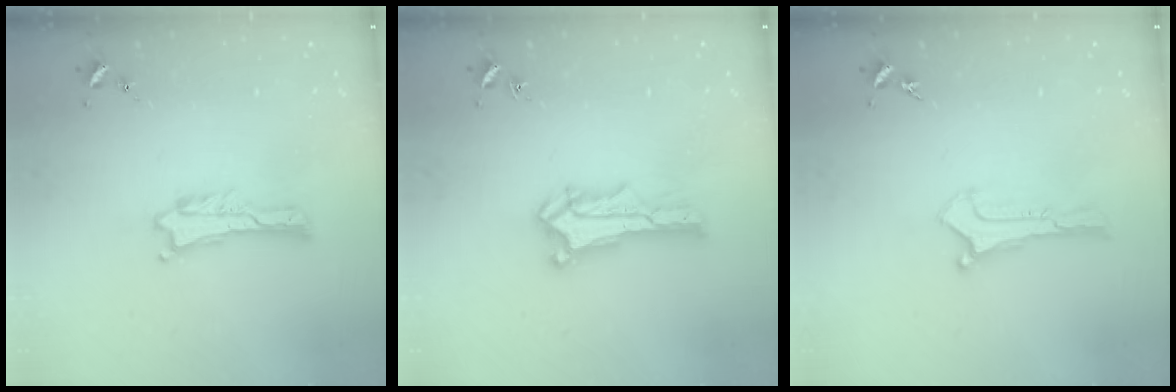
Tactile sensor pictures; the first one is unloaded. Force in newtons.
{"total": 1.4, "press": 1.4, "slide": 0.2}
{"total": 0.0}